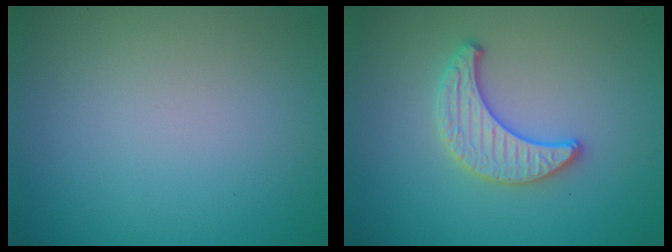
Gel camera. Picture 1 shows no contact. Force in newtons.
{"total": 3.0, "press": 3.0, "slide": 0.5}